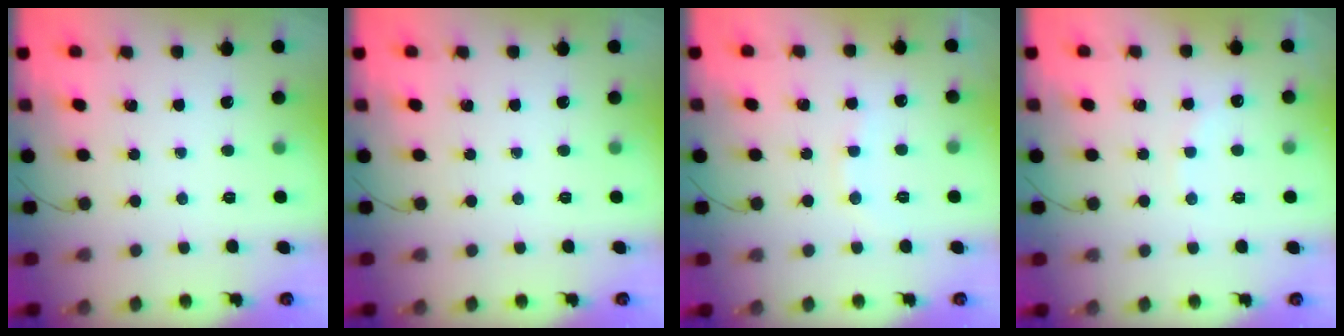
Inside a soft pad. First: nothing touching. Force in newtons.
{"total": 0.0}
{"total": 7.1, "press": 7.0, "slide": 1.3}
{"total": 6.1, "press": 6.0, "slide": 1.2}